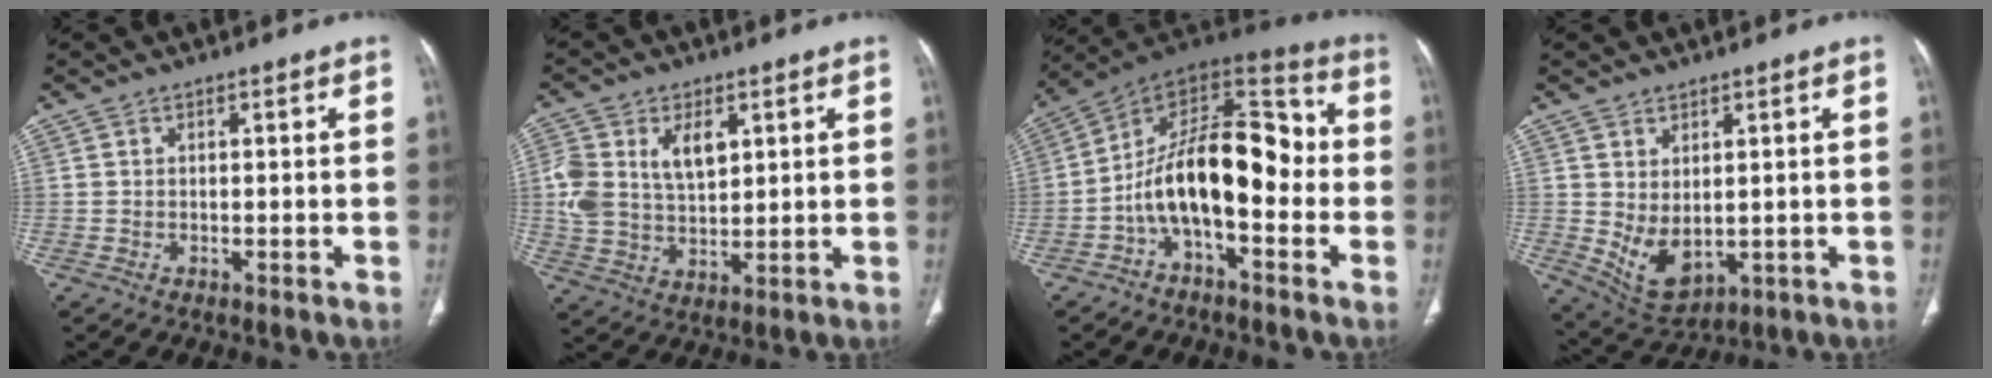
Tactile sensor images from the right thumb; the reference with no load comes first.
{"total": 11.3, "force": [3.4, 7.0, 8.3], "torque": [-0.151, -0.002, 0.073]}
{"total": 18.5, "force": [-3.4, 9.3, 15.7], "torque": [-0.230, 0.076, -0.066]}
{"total": 7.6, "force": [0.1, 4.6, 6.1], "torque": [-0.098, -0.011, 0.029]}